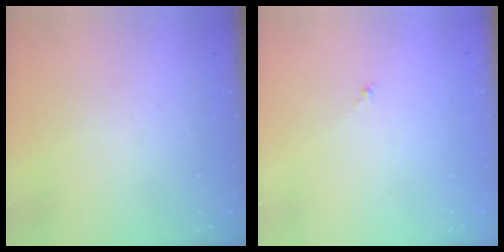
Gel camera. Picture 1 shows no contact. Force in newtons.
{"total": 0.0}